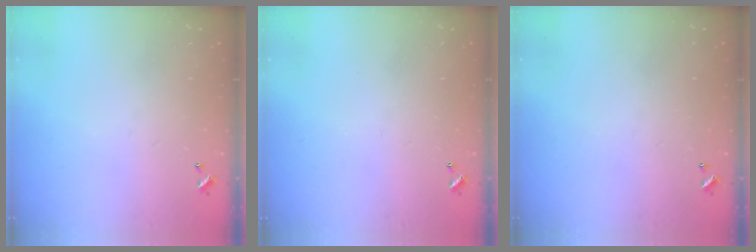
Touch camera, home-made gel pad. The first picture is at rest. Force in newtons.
{"total": 0.0}
{"total": 0.0}